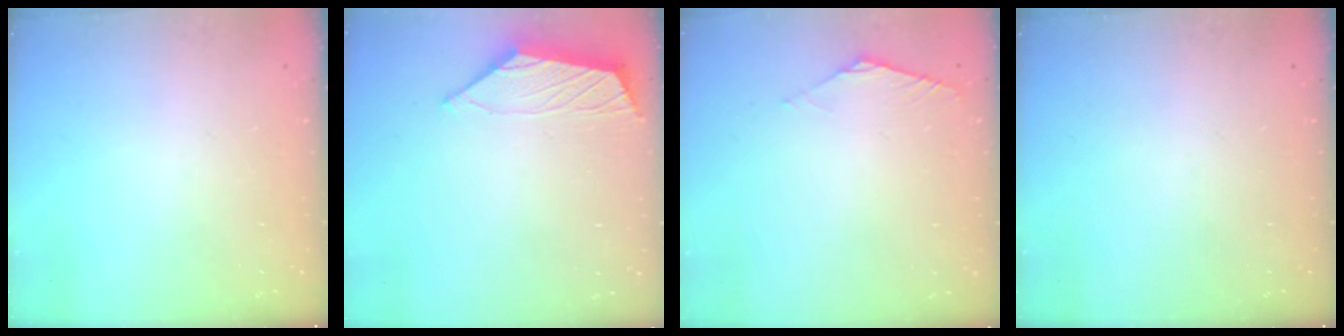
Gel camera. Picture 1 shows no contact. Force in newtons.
{"total": 2.3, "press": 2.3, "slide": 0.5}
{"total": 2.1, "press": 2.1, "slide": 0.6}
{"total": 0.0}